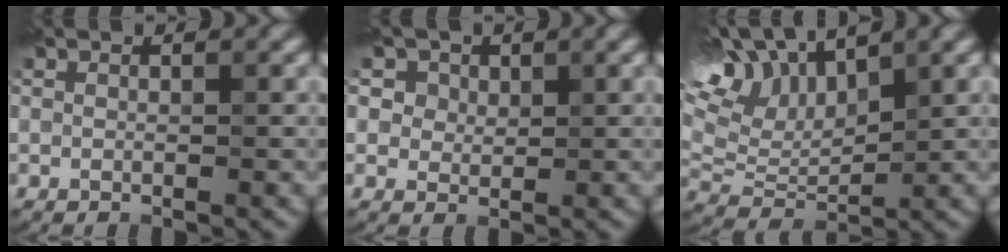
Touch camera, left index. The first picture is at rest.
{"total": 5.7, "force": [3.3, 4.0, 2.3], "torque": [-0.051, 0.006, 0.043]}
{"total": 9.8, "force": [6.3, 3.7, 6.5], "torque": [-0.142, 0.025, 0.105]}